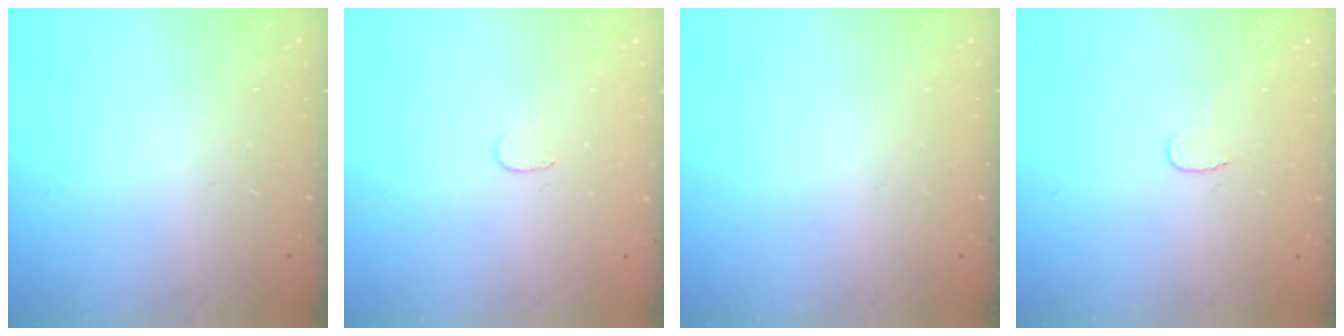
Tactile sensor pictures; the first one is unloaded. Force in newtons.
{"total": 3.0, "press": 3.0, "slide": 0.3}
{"total": 0.0}
{"total": 3.5, "press": 3.5, "slide": 0.4}